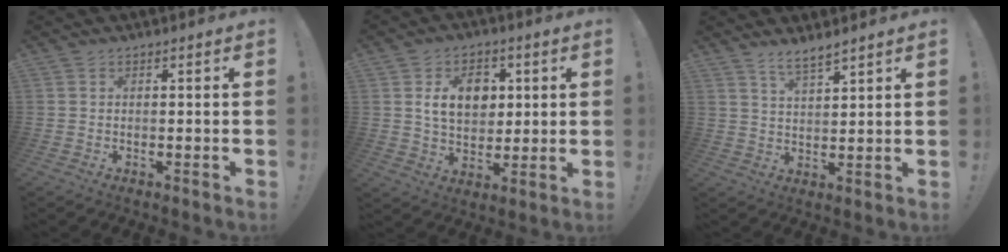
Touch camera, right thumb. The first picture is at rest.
{"total": 12.0, "force": [3.5, 9.1, 7.0], "torque": [-0.097, -0.002, 0.067]}
{"total": 5.1, "force": [4.5, 0.8, 2.3], "torque": [-0.047, -0.027, 0.081]}